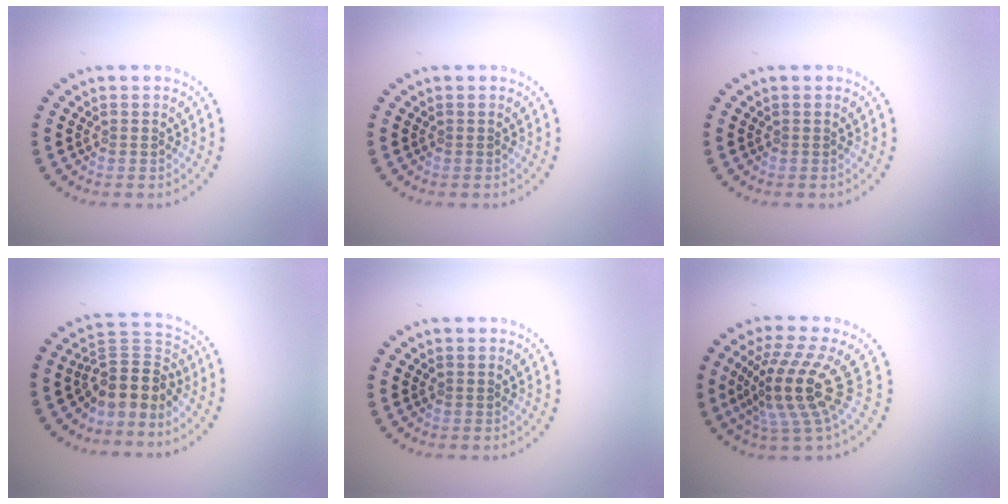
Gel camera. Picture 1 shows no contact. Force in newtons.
{"total": 0.0}
{"total": 0.0}
{"total": 4.2, "press": 3.1, "slide": 2.8}
{"total": 0.0}
{"total": 5.2, "press": 3.6, "slide": 3.7}